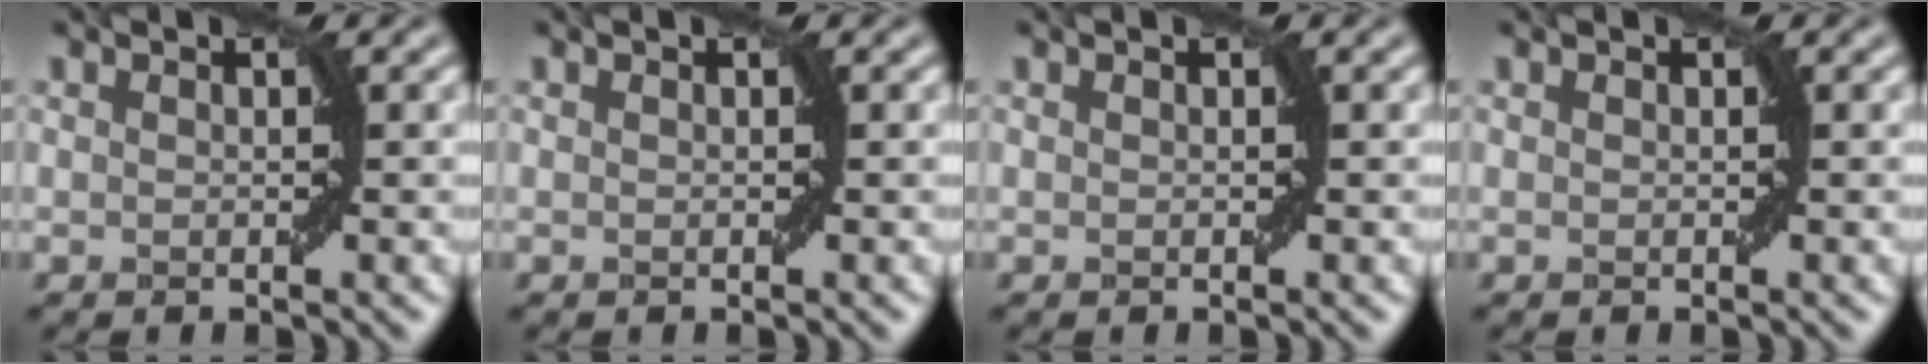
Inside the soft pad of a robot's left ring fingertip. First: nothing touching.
{"total": 0.0}
{"total": 0.0}
{"total": 0.0}